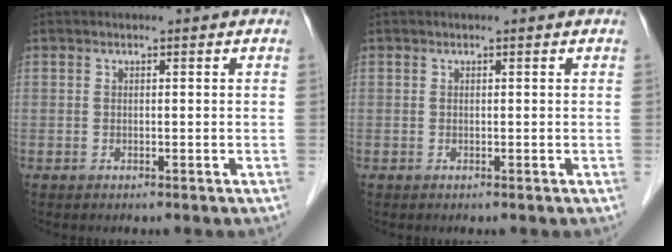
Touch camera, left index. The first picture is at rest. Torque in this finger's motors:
{"motor_torque": [-0.04, 0.20, -0.01, -0.01]}